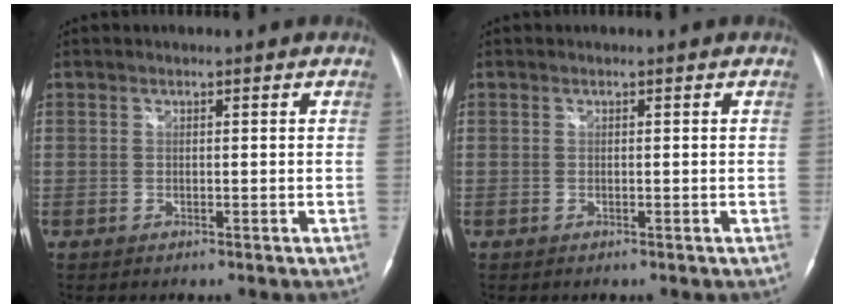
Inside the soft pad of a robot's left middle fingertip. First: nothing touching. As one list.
[{"total": 0.0}]